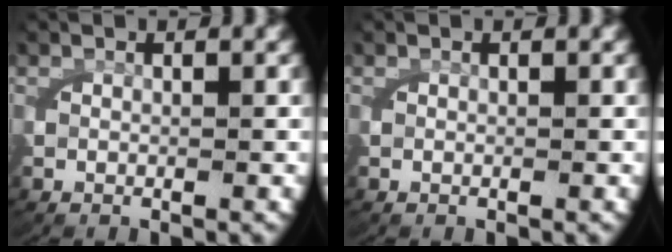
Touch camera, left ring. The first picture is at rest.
{"total": 0.0}